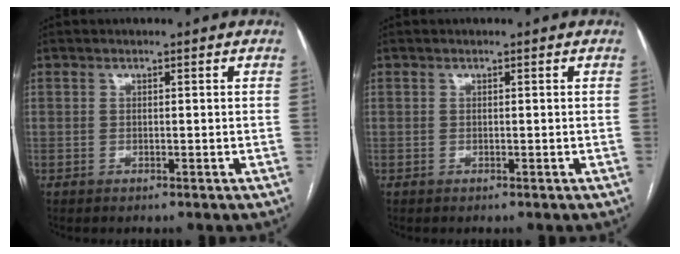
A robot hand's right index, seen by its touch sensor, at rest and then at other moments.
{"total": 0.0}